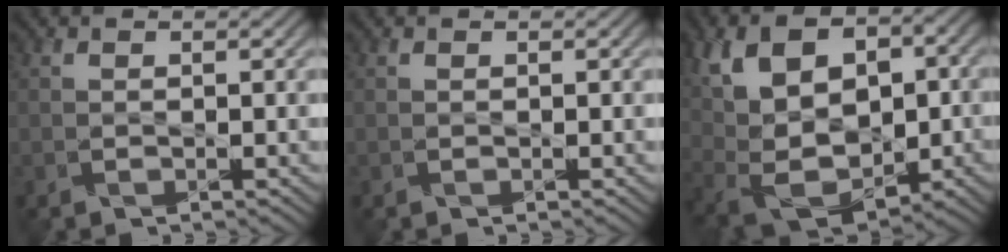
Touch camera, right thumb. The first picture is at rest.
{"total": 0.0}
{"total": 14.1, "force": [2.3, 9.1, 10.5], "torque": [-0.204, 0.028, 0.057]}